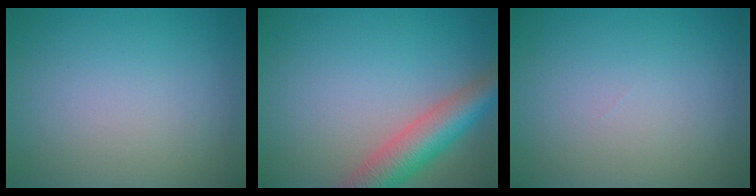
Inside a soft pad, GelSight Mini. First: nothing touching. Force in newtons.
{"total": 6.0, "press": 6.0, "slide": 0.4}
{"total": 0.0}